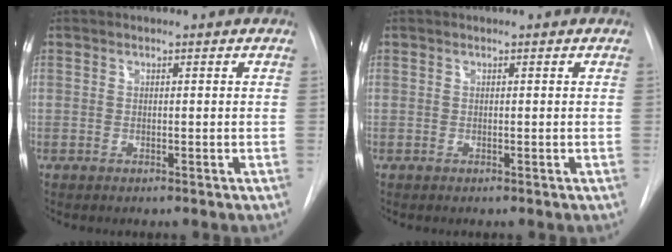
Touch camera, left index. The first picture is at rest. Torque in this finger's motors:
{"motor_torque": [-0.19, 0.20, -0.03, -0.01]}